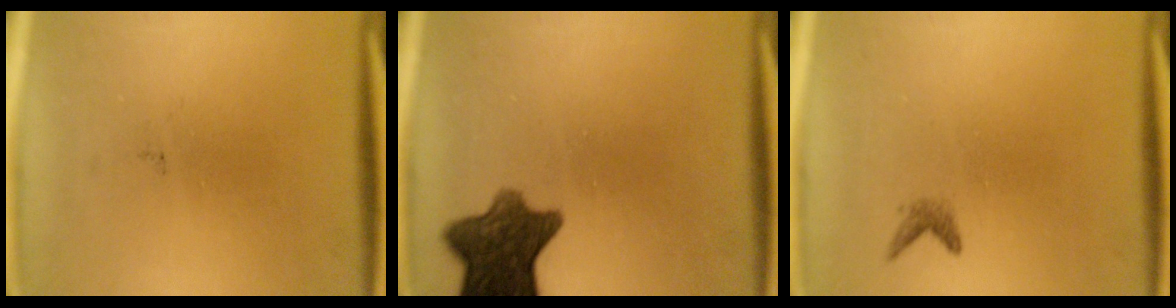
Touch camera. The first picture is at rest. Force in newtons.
{"total": 9.5}
{"total": 0.9}